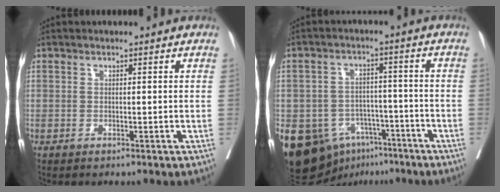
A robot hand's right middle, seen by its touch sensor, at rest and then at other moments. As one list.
[{"total": 13.0, "force": [-7.5, 9.1, 5.6], "torque": [-0.097, 0.015, -0.112]}]